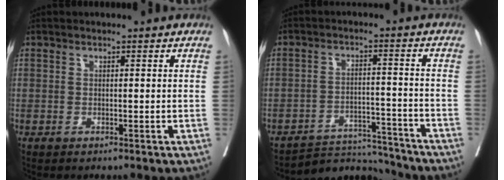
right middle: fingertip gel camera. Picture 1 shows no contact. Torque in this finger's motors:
{"motor_torque": [-0.09, -0.49, -0.29, -0.06]}